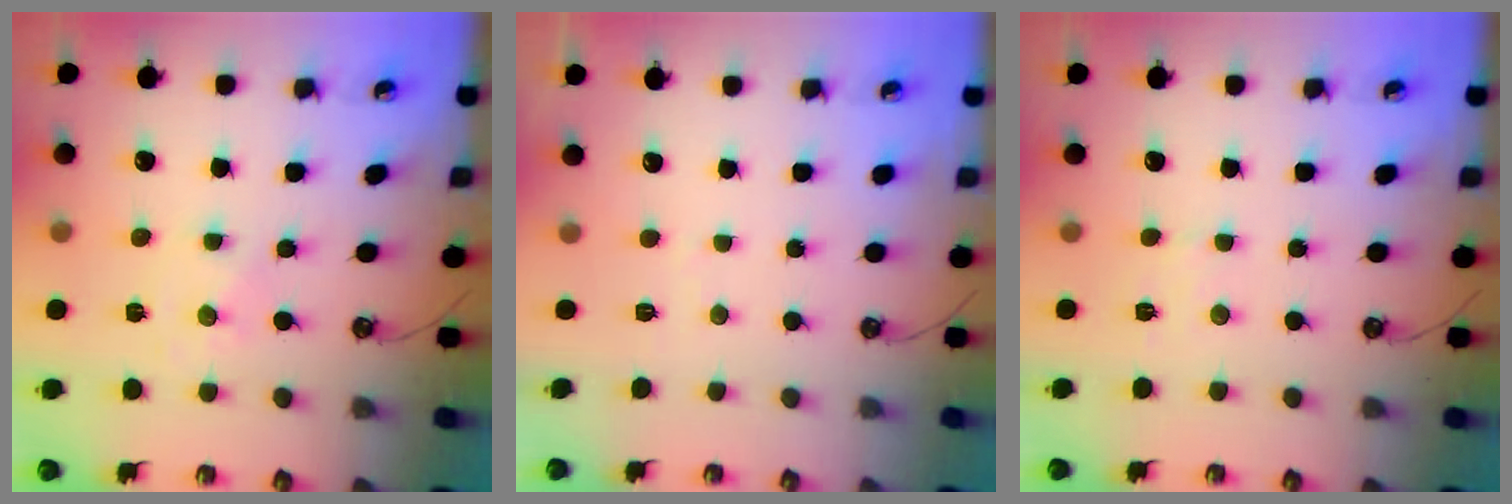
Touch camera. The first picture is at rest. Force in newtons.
{"total": 2.6, "press": 2.6, "slide": 0.4}
{"total": 2.1, "press": 2.1, "slide": 0.4}